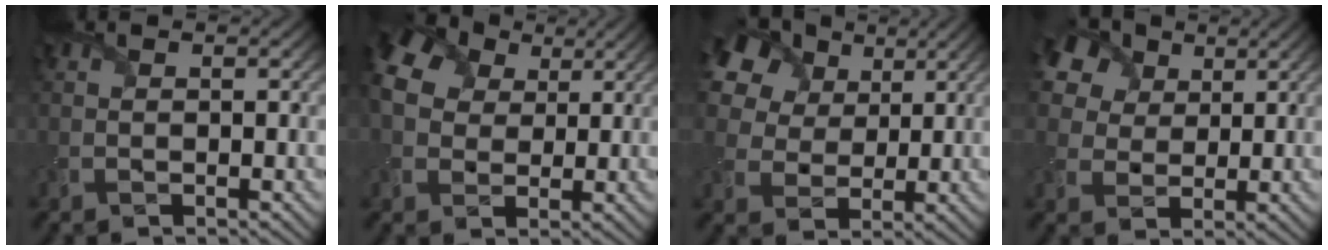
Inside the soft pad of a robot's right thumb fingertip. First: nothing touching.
{"total": 11.5, "force": [3.9, 8.9, 6.3], "torque": [-0.191, 0.027, 0.077]}
{"total": 15.7, "force": [8.5, 10.6, 8.0], "torque": [-0.229, 0.056, 0.172]}
{"total": 10.8, "force": [5.6, 7.6, 5.4], "torque": [-0.156, 0.031, 0.097]}